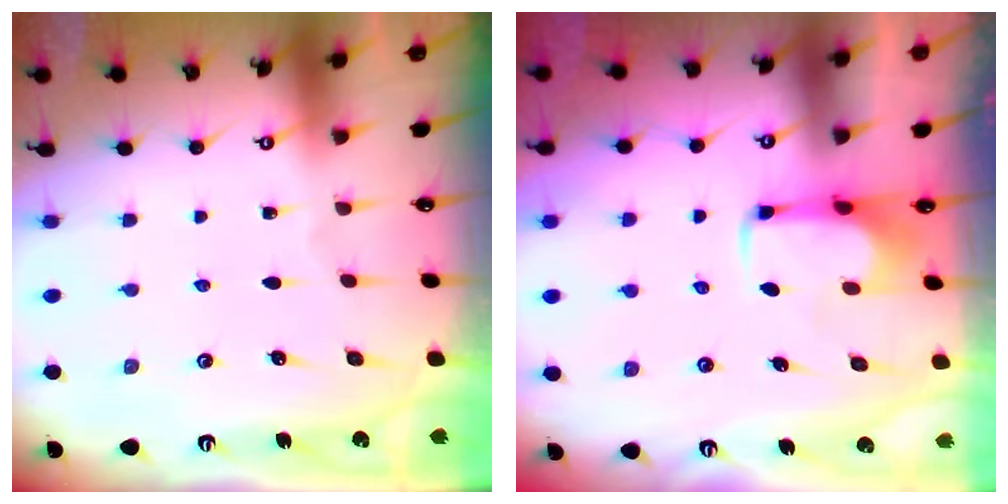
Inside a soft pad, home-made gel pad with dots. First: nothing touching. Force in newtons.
{"total": 1.6, "press": 1.5, "slide": 0.6}